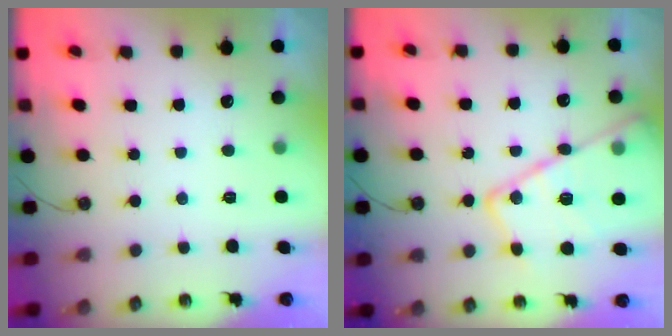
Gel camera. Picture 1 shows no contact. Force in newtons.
{"total": 21.8, "press": 21.7, "slide": 2.1}